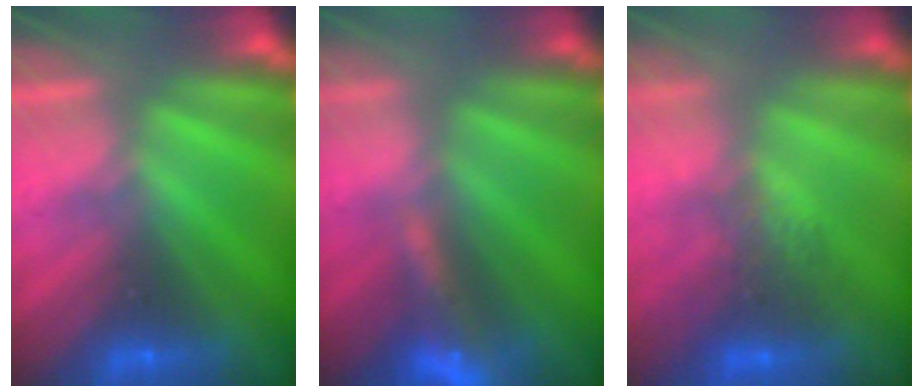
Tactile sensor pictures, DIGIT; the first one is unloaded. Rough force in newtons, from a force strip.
{"total": 5.8}
{"total": 2.7}